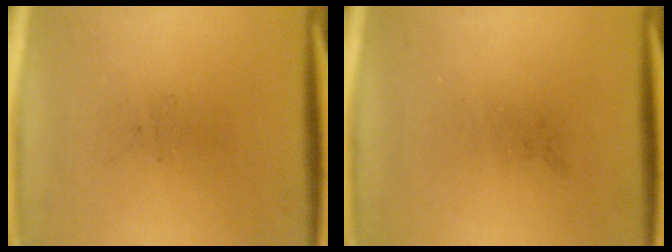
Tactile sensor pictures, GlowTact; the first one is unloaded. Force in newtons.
{"total": 0.0}